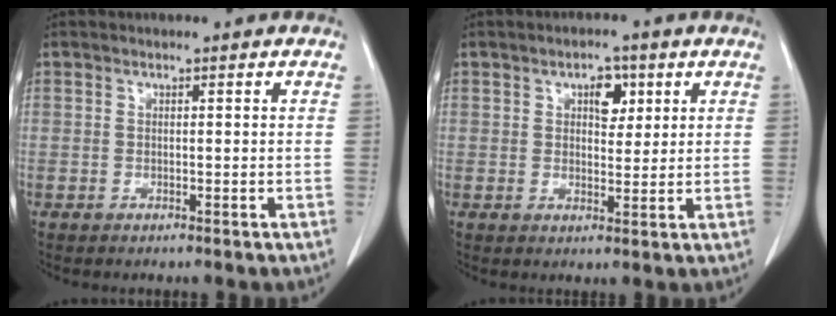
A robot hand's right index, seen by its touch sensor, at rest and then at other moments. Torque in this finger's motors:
{"motor_torque": [0.06, 0.20, 0.08, 0.02]}